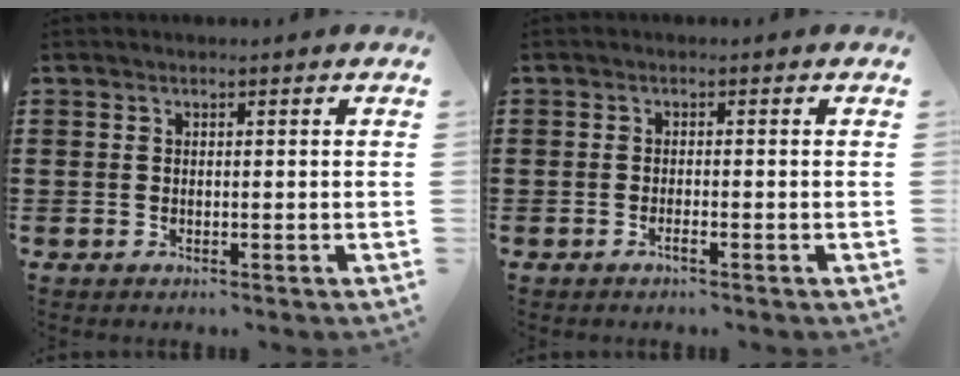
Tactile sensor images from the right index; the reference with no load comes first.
{"total": 1.1, "force": [-0.7, 0.0, 0.9], "torque": [-0.016, -0.005, -0.012]}